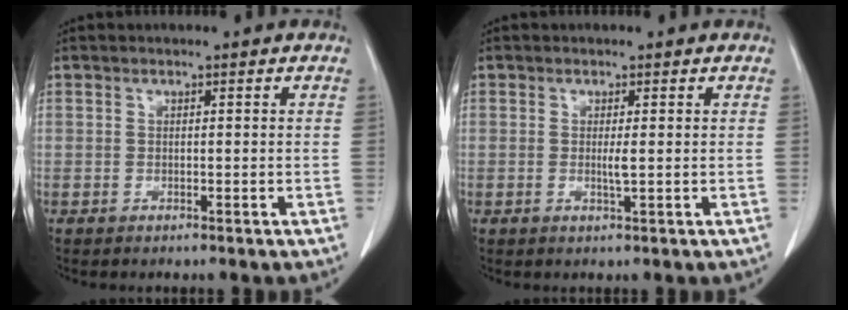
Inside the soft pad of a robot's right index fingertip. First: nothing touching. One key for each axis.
{"total": 1.3, "fx": 0.0, "fy": 0.1, "fz": 1.3, "tx": -0.027, "ty": -0.002, "tz": 0.003}